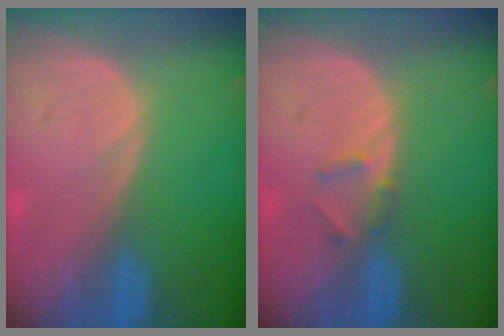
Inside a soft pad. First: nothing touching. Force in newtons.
{"total": 1.9, "press": 1.7, "slide": 0.9}